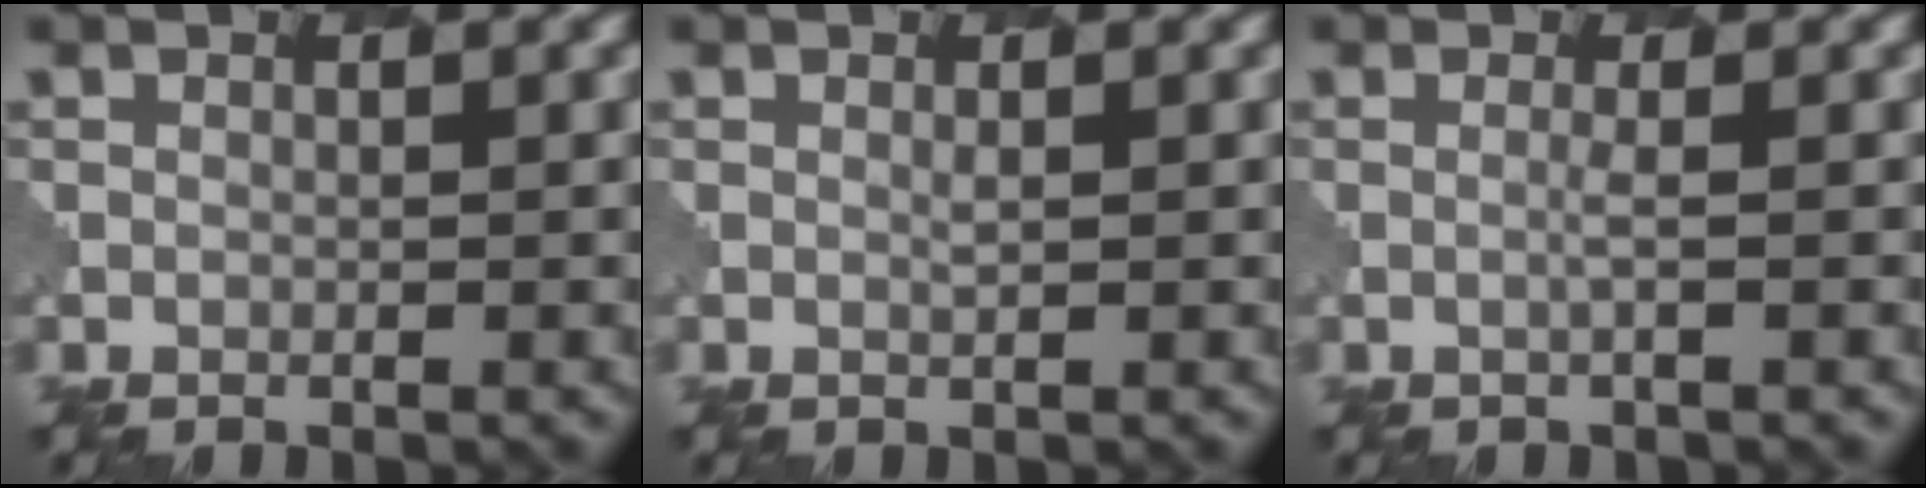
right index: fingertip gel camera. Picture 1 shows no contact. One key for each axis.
{"total": 0.6, "fx": 0.5, "fy": -0.1, "fz": 0.4, "tx": -0.009, "ty": 0.001, "tz": 0.009}
{"total": 0.9, "fx": 0.1, "fy": 0.0, "fz": 0.9, "tx": -0.012, "ty": 0.002, "tz": -0.005}